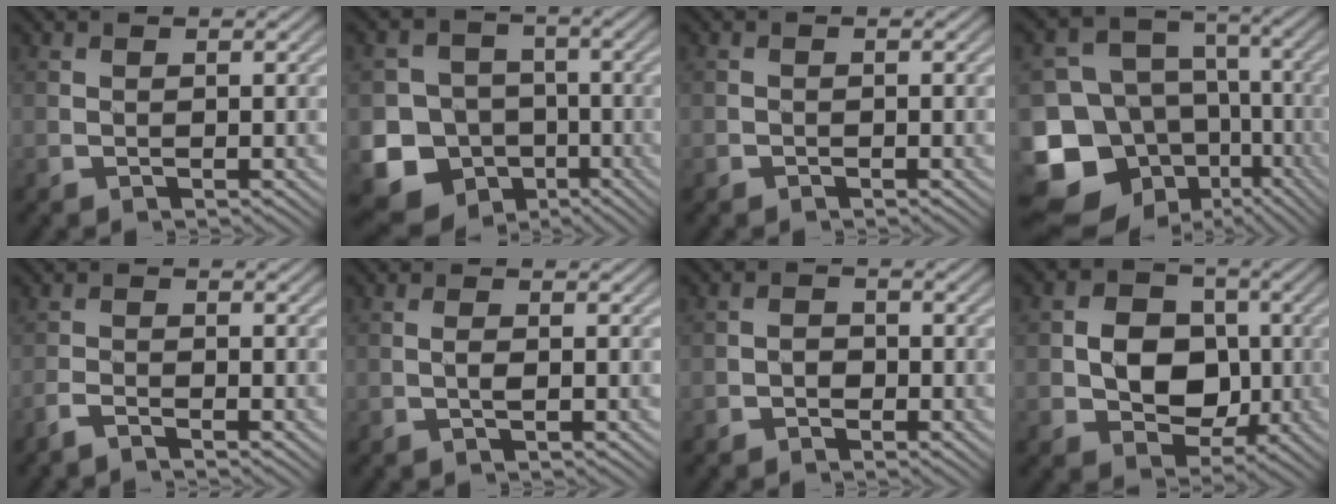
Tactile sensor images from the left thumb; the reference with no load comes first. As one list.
[{"total": 12.2, "force": [-4.6, 10.8, 3.6], "torque": [-0.106, -0.034, -0.105]}, {"total": 0.6, "force": [-0.5, 0.4, 0.0], "torque": [0.002, -0.005, -0.010]}, {"total": 18.8, "force": [-8.6, 15.1, 7.1], "torque": [-0.205, -0.034, -0.129]}, {"total": 1.9, "force": [-1.7, 0.1, 0.8], "torque": [-0.021, -0.005, -0.042]}, {"total": 1.2, "force": [-0.2, 0.2, 1.1], "torque": [-0.025, -0.002, -0.006]}, {"total": 1.5, "force": [-0.9, 1.0, 0.5], "torque": [-0.007, 0.002, -0.021]}, {"total": 7.8, "force": [-0.7, 6.3, 4.5], "torque": [-0.085, -0.002, -0.029]}]